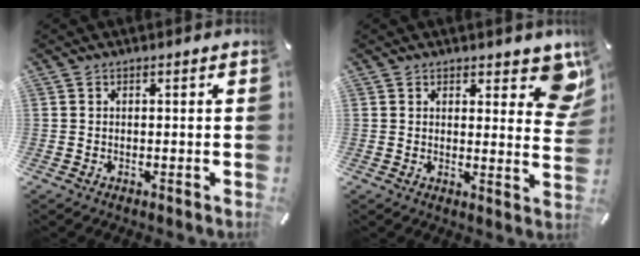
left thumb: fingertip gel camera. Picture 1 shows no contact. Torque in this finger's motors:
{"motor_torque": [0.40, -0.22, 0.09, 0.08, 0.05]}